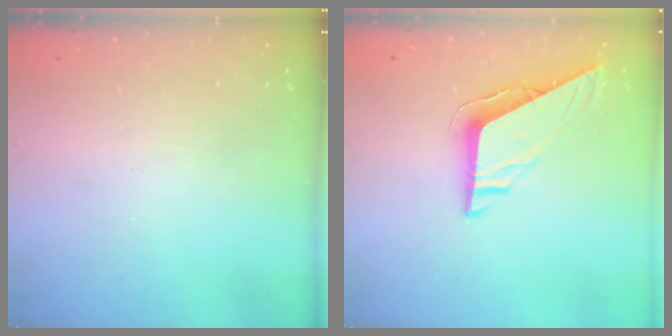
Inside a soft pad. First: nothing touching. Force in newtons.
{"total": 9.5, "press": 9.4, "slide": 0.9}